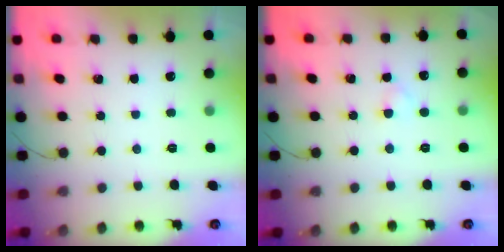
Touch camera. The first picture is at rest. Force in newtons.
{"total": 1.8, "press": 1.5, "slide": 1.0}